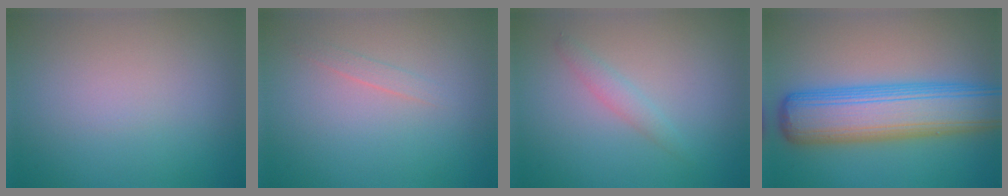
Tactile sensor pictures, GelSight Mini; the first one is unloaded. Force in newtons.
{"total": 0.9, "press": 0.9, "slide": 0.0}
{"total": 1.5, "press": 1.5, "slide": 0.1}
{"total": 10.0, "press": 10.0, "slide": 0.3}